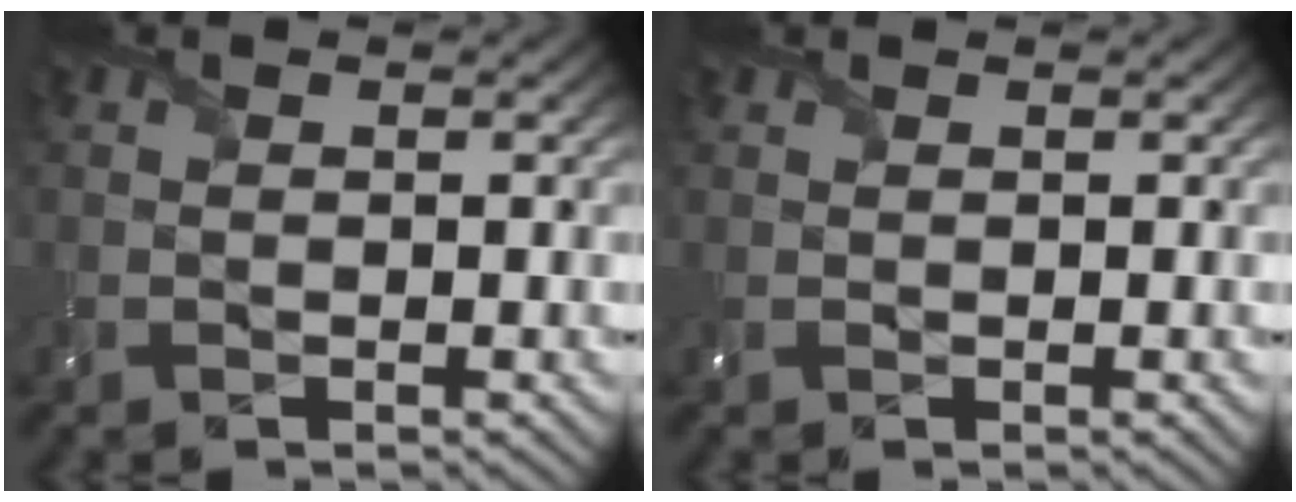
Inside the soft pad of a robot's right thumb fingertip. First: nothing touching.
{"total": 0.8, "force": [0.4, 0.3, 0.6], "torque": [-0.020, 0.002, 0.008]}